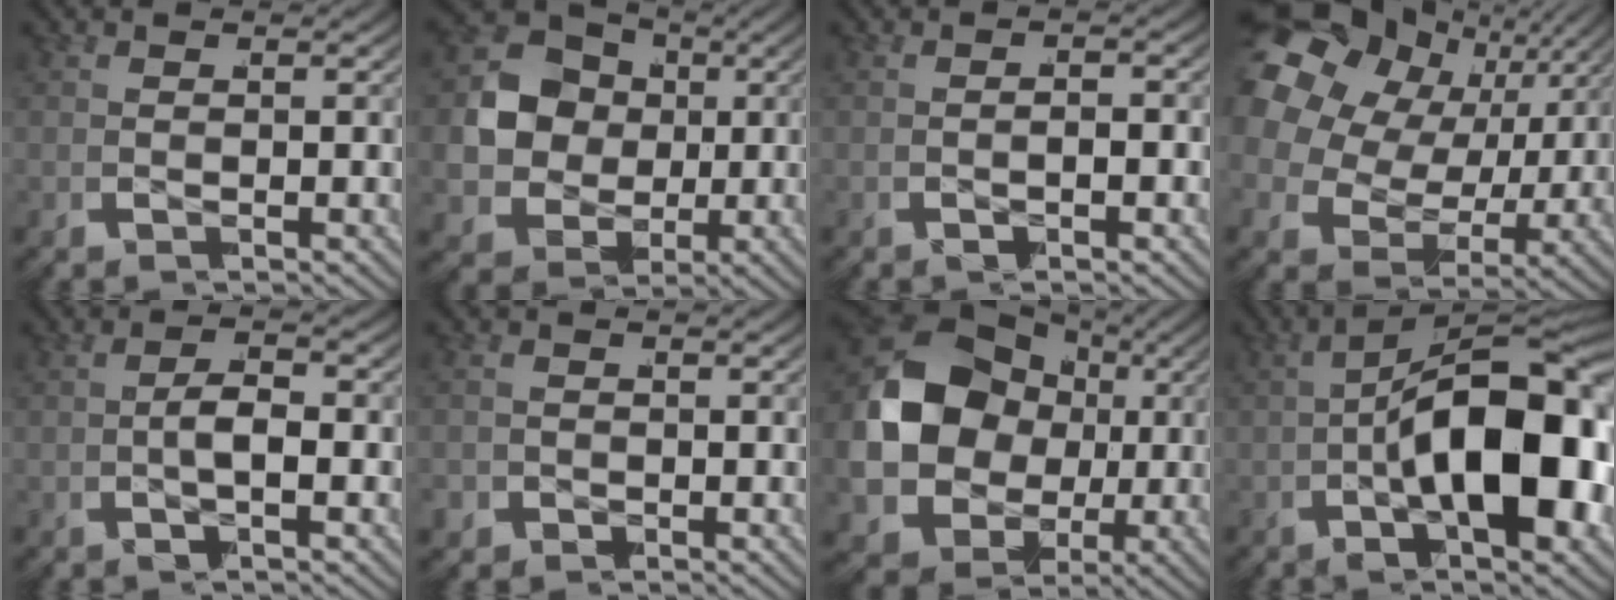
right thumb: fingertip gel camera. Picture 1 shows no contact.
{"total": 13.0, "force": [1.1, 10.6, 7.4], "torque": [-0.193, -0.023, 0.020]}
{"total": 1.5, "force": [-0.9, 0.3, 1.1], "torque": [-0.018, 0.002, -0.019]}
{"total": 14.7, "force": [3.1, 10.8, 9.5], "torque": [-0.195, 0.005, 0.041]}
{"total": 3.0, "force": [-0.9, 1.1, 2.7], "torque": [-0.052, 0.006, -0.022]}
{"total": 1.7, "force": [-0.9, 1.4, 0.2], "torque": [-0.004, -0.002, -0.015]}
{"total": 16.6, "force": [-0.5, 13.0, 10.3], "torque": [-0.263, -0.046, 0.008]}
{"total": 17.8, "force": [-1.7, 8.6, 15.5], "torque": [-0.248, -0.022, -0.017]}